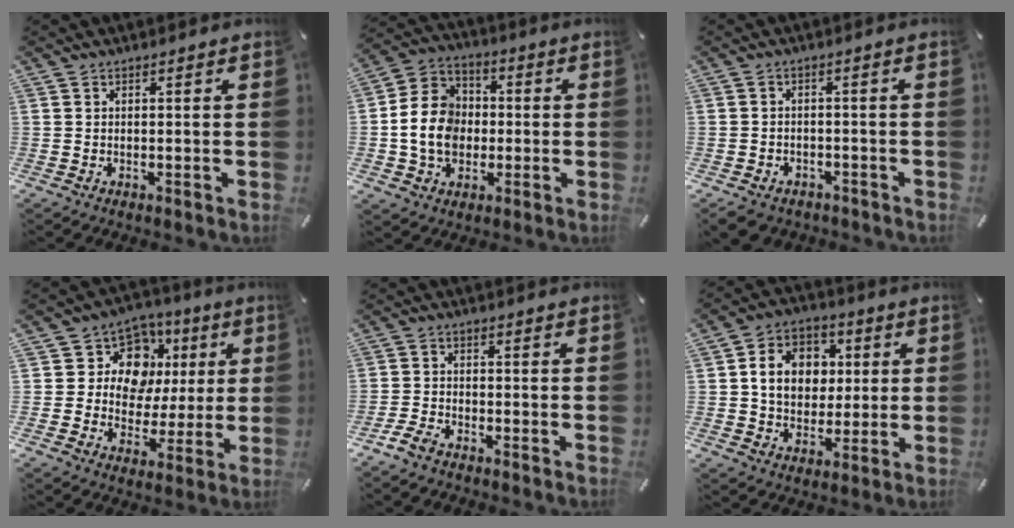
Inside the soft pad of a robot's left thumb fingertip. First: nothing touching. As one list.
[{"total": 12.4, "force": [-1.5, 10.7, 6.0], "torque": [-0.141, 0.022, -0.025]}, {"total": 4.0, "force": [-3.1, 2.4, 0.9], "torque": [-0.027, 0.013, -0.064]}, {"total": 13.1, "force": [3.3, 11.5, 5.3], "torque": [-0.080, -0.017, 0.068]}, {"total": 3.5, "force": [-3.0, 1.4, 1.2], "torque": [-0.040, 0.008, -0.062]}, {"total": 11.4, "force": [1.6, 9.7, 5.8], "torque": [-0.098, 0.011, 0.032]}]